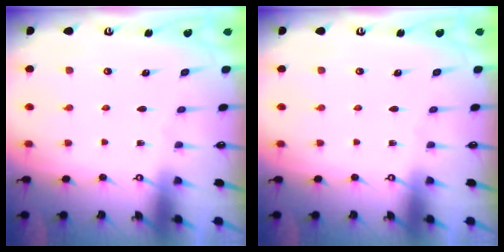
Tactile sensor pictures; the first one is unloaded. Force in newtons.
{"total": 0.0}